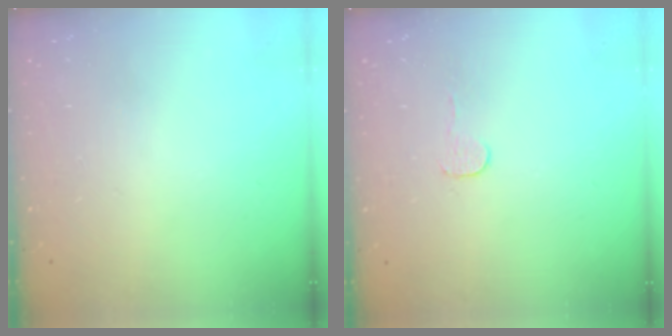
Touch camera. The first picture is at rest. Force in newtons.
{"total": 3.0, "press": 3.0, "slide": 0.3}